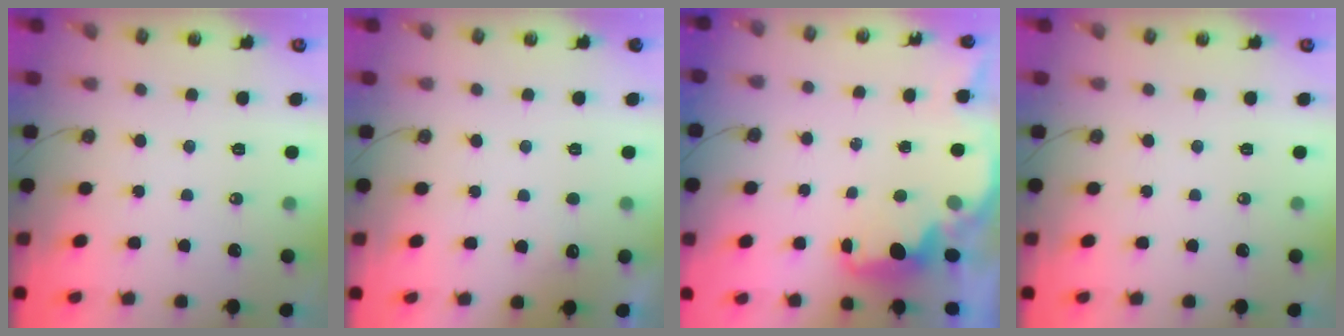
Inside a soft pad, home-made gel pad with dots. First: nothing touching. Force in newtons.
{"total": 4.3, "press": 4.2, "slide": 1.1}
{"total": 2.2, "press": 2.0, "slide": 0.8}
{"total": 0.0}